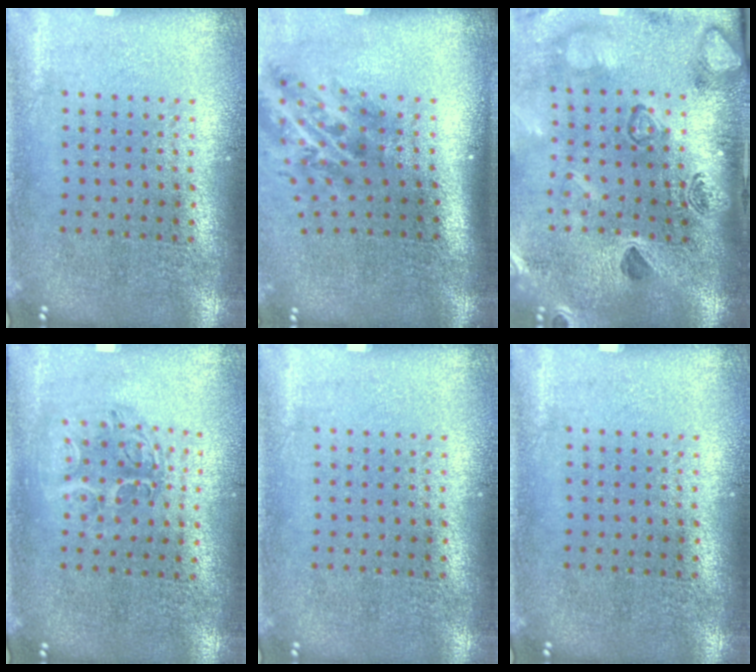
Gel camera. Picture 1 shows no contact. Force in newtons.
{"total": 2.1, "press": 1.4, "slide": 1.6}
{"total": 2.7, "press": 2.5, "slide": 1.0}
{"total": 1.2, "press": 1.1, "slide": 0.4}
{"total": 0.0}
{"total": 0.0}